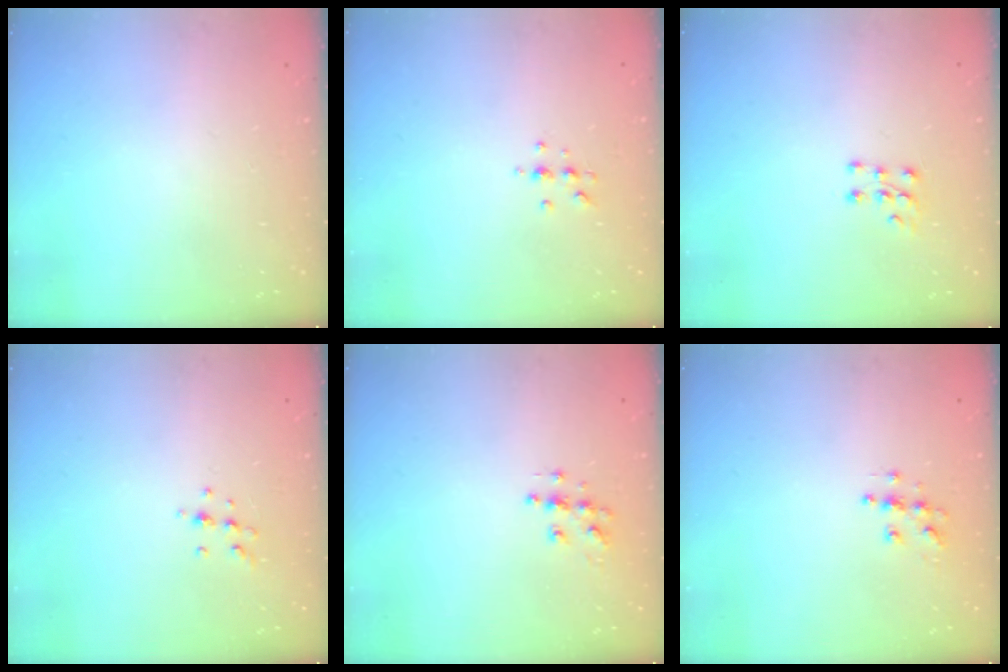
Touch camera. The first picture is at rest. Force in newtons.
{"total": 4.9, "press": 4.9, "slide": 0.7}
{"total": 6.6, "press": 6.6, "slide": 0.8}
{"total": 5.1, "press": 4.9, "slide": 1.1}
{"total": 6.1, "press": 6.1, "slide": 0.3}
{"total": 5.7, "press": 5.7, "slide": 0.4}